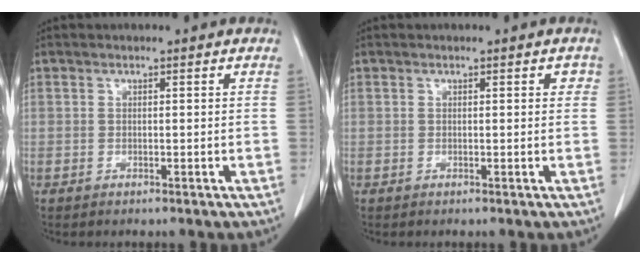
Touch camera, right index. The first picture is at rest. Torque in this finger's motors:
{"motor_torque": [0.12, -0.05, 0.05, 0.00]}